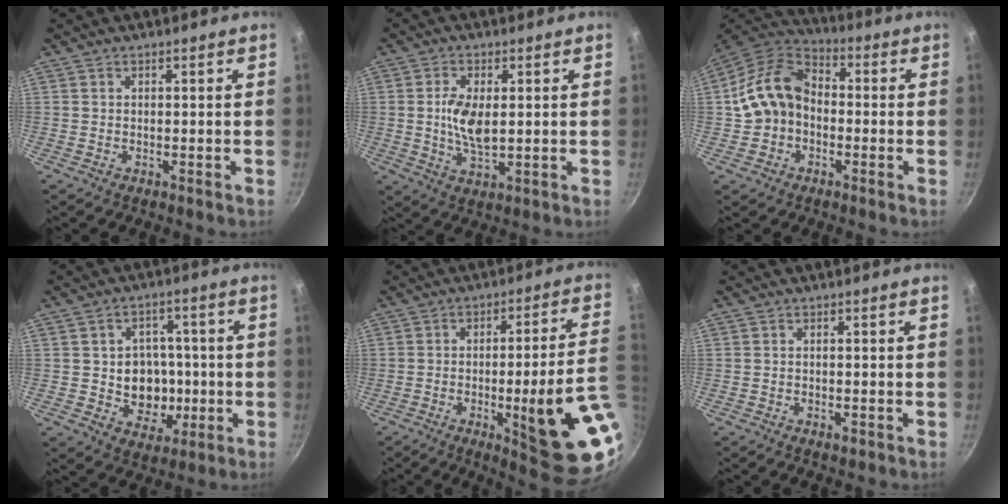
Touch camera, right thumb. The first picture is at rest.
{"total": 7.3, "force": [0.6, 3.6, 6.3], "torque": [-0.123, -0.008, 0.014]}
{"total": 12.6, "force": [-1.0, 9.9, 7.7], "torque": [-0.115, 0.040, -0.031]}
{"total": 10.6, "force": [-1.1, 9.1, 5.2], "torque": [-0.027, 0.012, -0.007]}
{"total": 20.0, "force": [-5.0, 3.4, 19.0], "torque": [-0.233, 0.014, -0.055]}
{"total": 1.5, "force": [-0.8, 0.7, 1.0], "torque": [-0.020, 0.002, -0.013]}